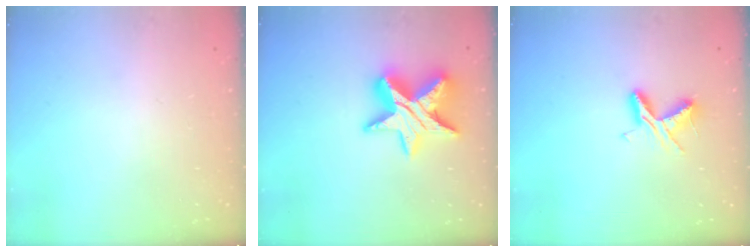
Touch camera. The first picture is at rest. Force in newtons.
{"total": 15.4, "press": 15.4, "slide": 1.0}
{"total": 5.9, "press": 5.9, "slide": 0.5}